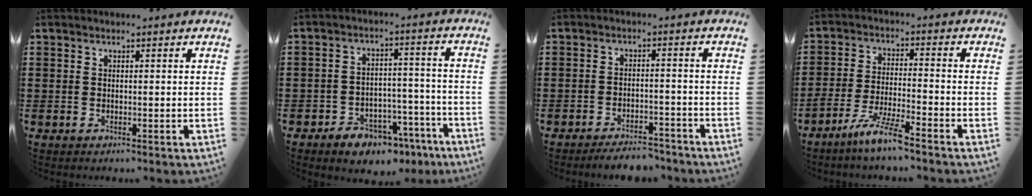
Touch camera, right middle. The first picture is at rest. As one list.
[{"total": 5.3, "force": [-4.6, 2.3, 1.2], "torque": [-0.022, 0.023, -0.089]}, {"total": 3.9, "force": [-3.9, 0.6, 0.5], "torque": [-0.011, 0.007, -0.080]}, {"total": 6.7, "force": [-5.6, -0.1, 3.8], "torque": [-0.086, -0.013, -0.108]}]